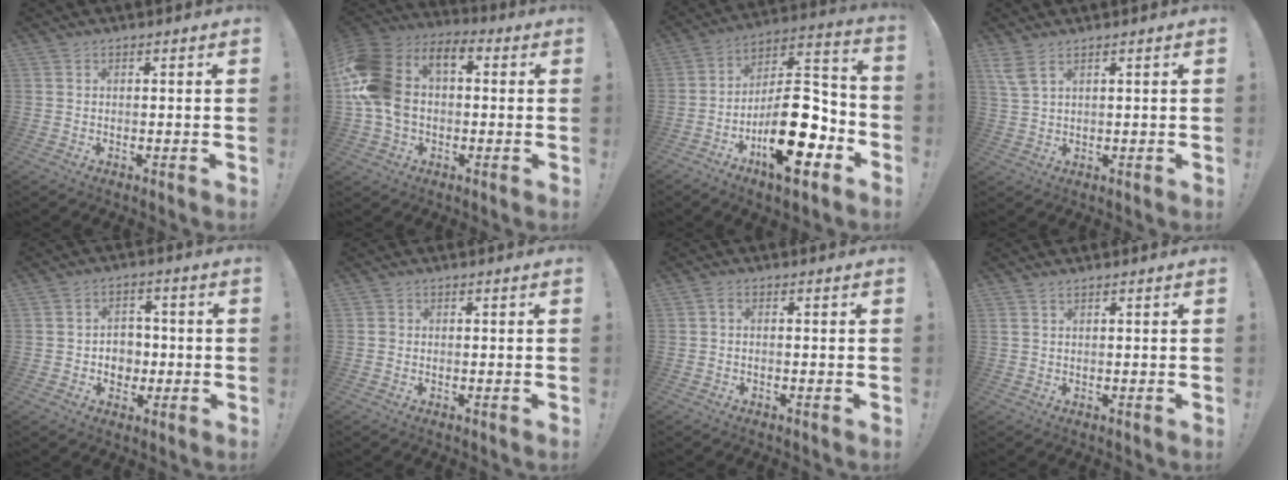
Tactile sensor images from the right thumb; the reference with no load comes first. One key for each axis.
{"total": 16.7, "fx": 2.5, "fy": 11.7, "fz": 11.7, "tx": -0.239, "ty": -0.004, "tz": 0.047}
{"total": 21.8, "fx": -8.7, "fy": 9.6, "fz": 17.5, "tx": -0.291, "ty": 0.055, "tz": -0.133}
{"total": 4.2, "fx": 2.6, "fy": 1.2, "fz": 3.1, "tx": -0.061, "ty": -0.009, "tz": 0.049}
{"total": 6.2, "fx": -0.6, "fy": 5.7, "fz": 2.3, "tx": -0.033, "ty": -0.002, "tz": -0.007}
{"total": 0.9, "fx": -0.1, "fy": 0.8, "fz": 0.1, "tx": -0.003, "ty": 0.002, "tz": -0.002}
{"total": 1.2, "fx": -0.7, "fy": 0.2, "fz": 0.9, "tx": -0.021, "ty": 0.007, "tz": -0.012}
{"total": 1.3, "fx": 0.8, "fy": 0.5, "fz": 0.9, "tx": -0.020, "ty": 0.000, "tz": 0.017}